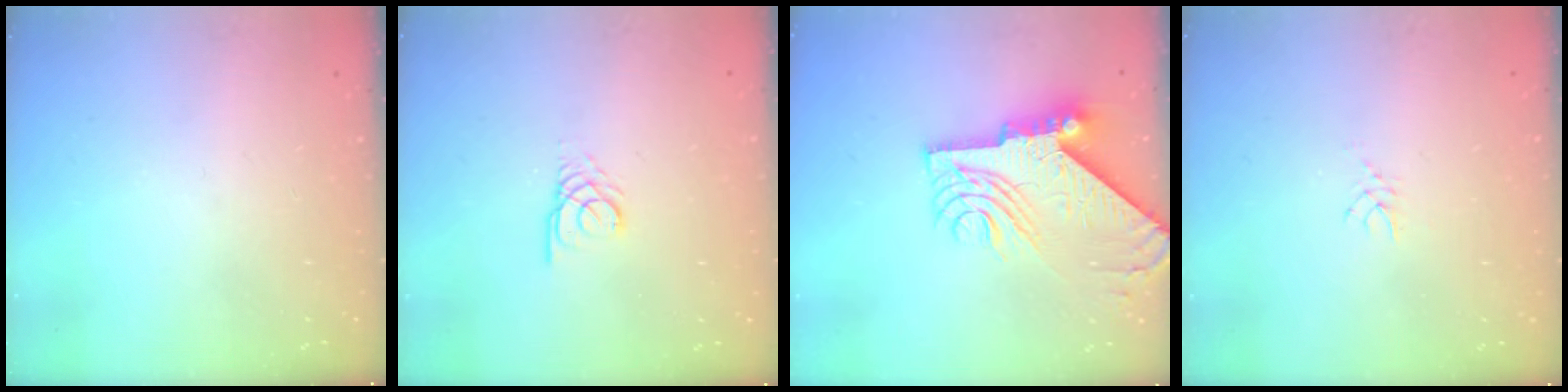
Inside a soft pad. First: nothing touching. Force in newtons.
{"total": 2.6, "press": 2.6, "slide": 0.2}
{"total": 15.5, "press": 15.4, "slide": 1.8}
{"total": 2.7, "press": 2.7, "slide": 0.4}